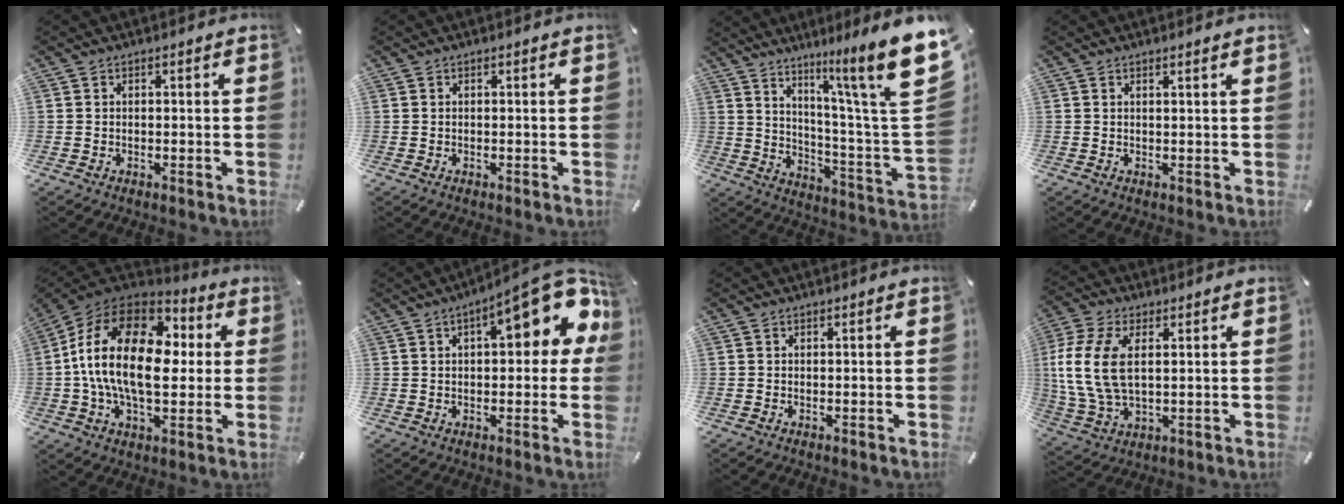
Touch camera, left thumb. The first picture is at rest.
{"total": 0.0}
{"total": 18.1, "force": [10.4, 2.3, 14.6], "torque": [-0.217, -0.092, 0.155]}
{"total": 1.0, "force": [0.7, -0.2, 0.7], "torque": [-0.010, -0.002, 0.013]}
{"total": 23.8, "force": [0.8, 14.2, 19.0], "torque": [-0.371, 0.009, 0.009]}
{"total": 15.8, "force": [5.3, 6.3, 13.5], "torque": [-0.166, -0.021, 0.082]}
{"total": 0.0}
{"total": 12.2, "force": [2.2, 7.0, 9.7], "torque": [-0.224, -0.004, 0.041]}